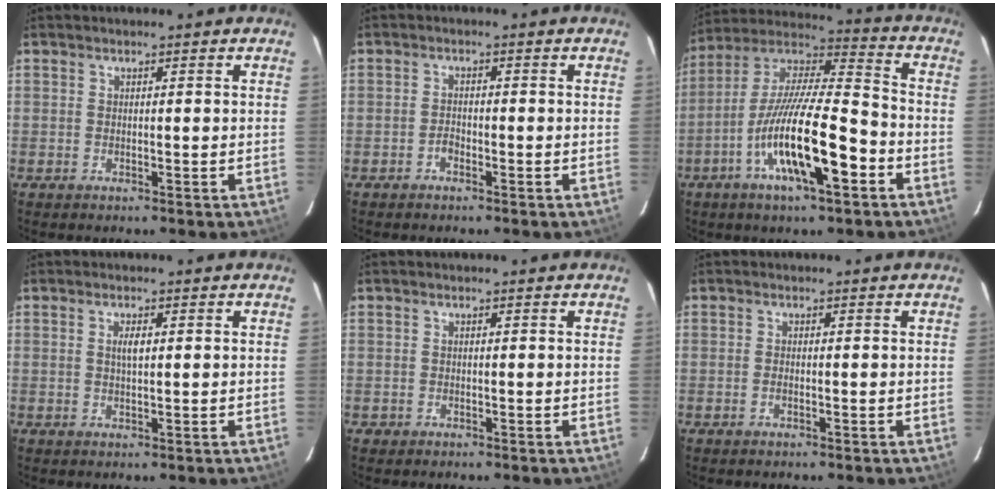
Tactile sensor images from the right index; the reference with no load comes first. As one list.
[{"total": 1.3, "force": [-1.0, 0.8, 0.5], "torque": [-0.009, 0.004, -0.017]}, {"total": 18.5, "force": [-7.4, 4.2, 16.5], "torque": [-0.302, -0.014, -0.137]}, {"total": 1.9, "force": [0.4, 0.7, 1.7], "torque": [-0.032, 0.001, 0.008]}, {"total": 1.1, "force": [-0.5, 1.1, 0.0], "torque": [-0.002, 0.002, -0.004]}, {"total": 0.7, "force": [-0.3, 0.3, 0.6], "torque": [-0.012, 0.000, -0.005]}]